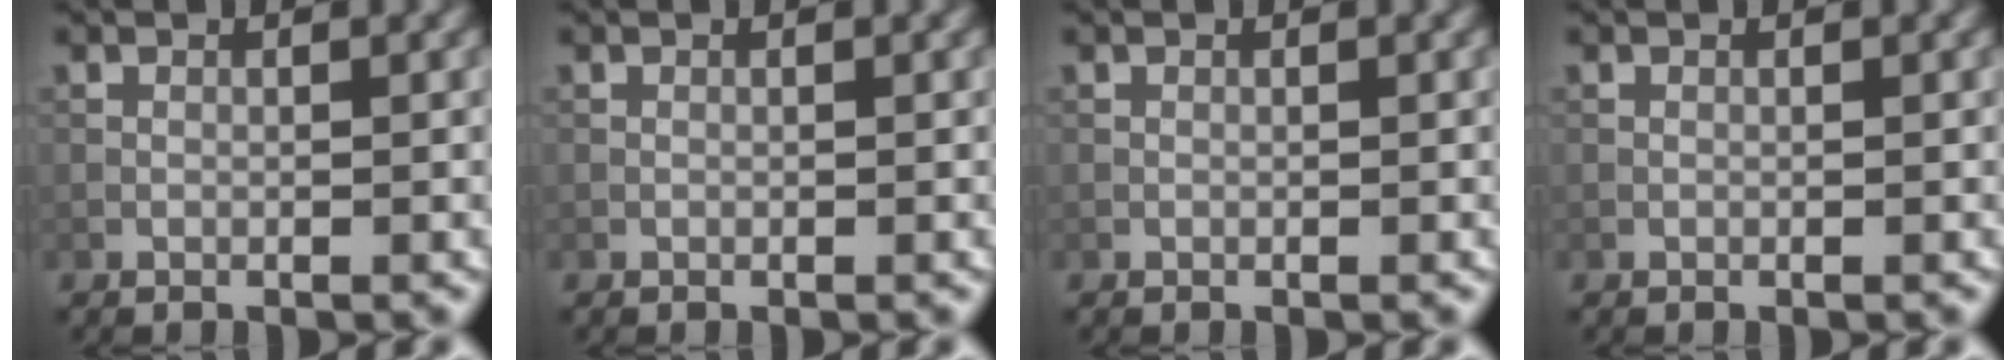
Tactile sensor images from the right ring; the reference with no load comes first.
{"total": 0.0}
{"total": 0.0}
{"total": 0.0}